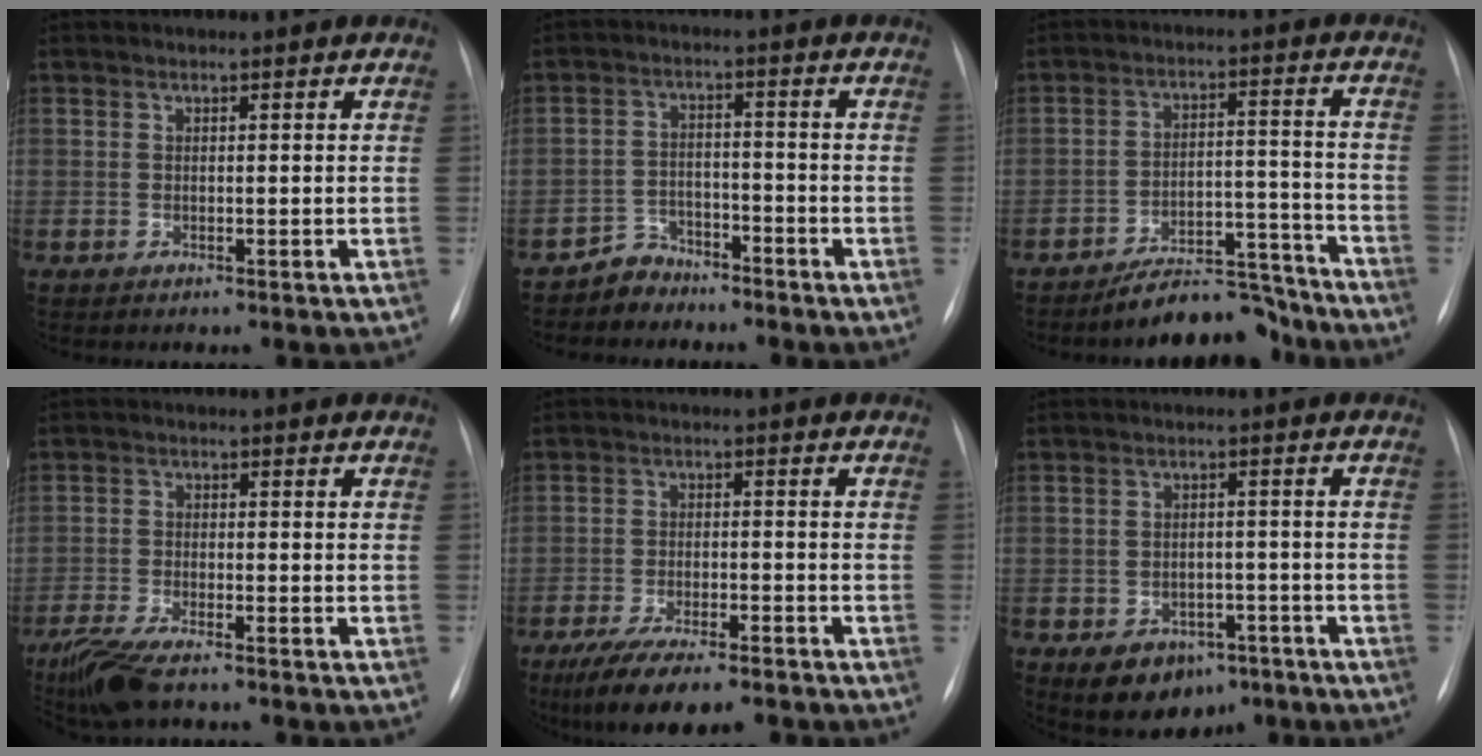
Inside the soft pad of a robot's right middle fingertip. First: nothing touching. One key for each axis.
{"total": 4.3, "fx": -3.8, "fy": 2.0, "fz": -0.6, "tx": 0.013, "ty": 0.003, "tz": -0.071}
{"total": 8.7, "fx": -8.2, "fy": 2.2, "fz": 1.8, "tx": -0.013, "ty": 0.038, "tz": -0.130}
{"total": 7.3, "fx": -5.8, "fy": 1.2, "fz": 4.3, "tx": -0.090, "ty": -0.022, "tz": -0.106}
{"total": 11.6, "fx": -8.9, "fy": 2.5, "fz": 7.0, "tx": -0.115, "ty": -0.024, "tz": -0.138}
{"total": 7.9, "fx": -4.7, "fy": 5.3, "fz": 3.5, "tx": -0.053, "ty": 0.010, "tz": -0.057}